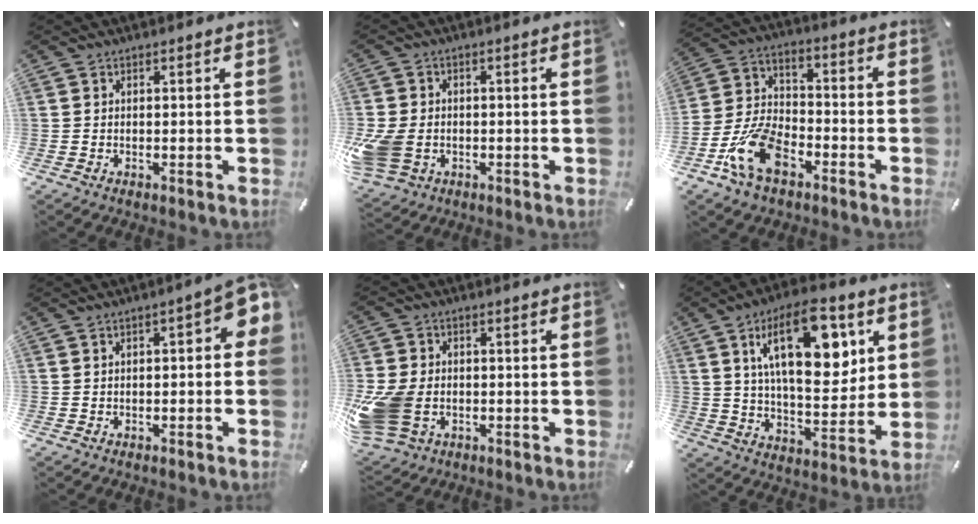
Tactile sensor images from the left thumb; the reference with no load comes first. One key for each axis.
{"total": 8.9, "fx": -1.8, "fy": 7.2, "fz": 4.8, "tx": -0.110, "ty": 0.011, "tz": -0.031}
{"total": 14.4, "fx": -7.5, "fy": 8.9, "fz": 8.5, "tx": -0.189, "ty": 0.038, "tz": -0.138}
{"total": 5.5, "fx": -0.1, "fy": 2.3, "fz": 5.0, "tx": -0.065, "ty": 0.000, "tz": -0.003}
{"total": 13.0, "fx": -3.0, "fy": 10.1, "fz": 7.7, "tx": -0.178, "ty": 0.011, "tz": -0.054}
{"total": 20.9, "fx": 8.2, "fy": 10.1, "fz": 16.3, "tx": -0.252, "ty": -0.023, "tz": 0.125}